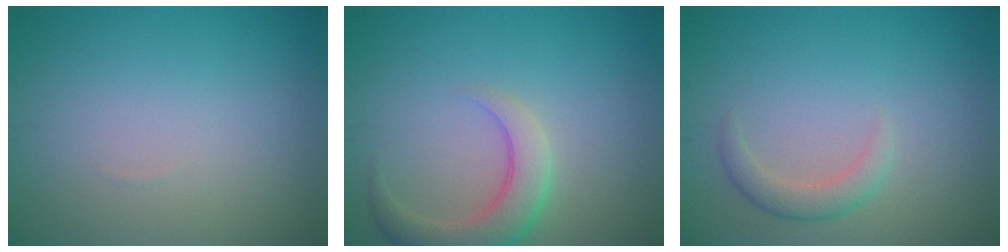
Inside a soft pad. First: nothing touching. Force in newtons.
{"total": 4.1, "press": 4.1, "slide": 0.3}
{"total": 2.0, "press": 2.0, "slide": 0.1}